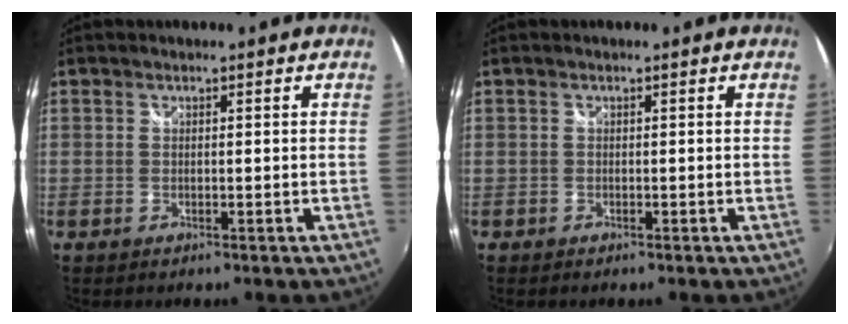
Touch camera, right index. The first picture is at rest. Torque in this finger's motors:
{"motor_torque": [-1.42, 0.30, -1.05, -0.21]}